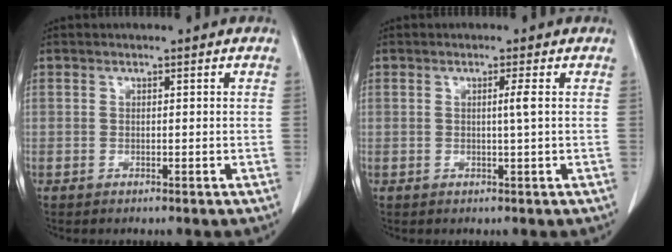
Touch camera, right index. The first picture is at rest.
{"total": 1.6, "force": [0.2, -0.5, 1.5], "torque": [-0.027, -0.002, 0.003]}